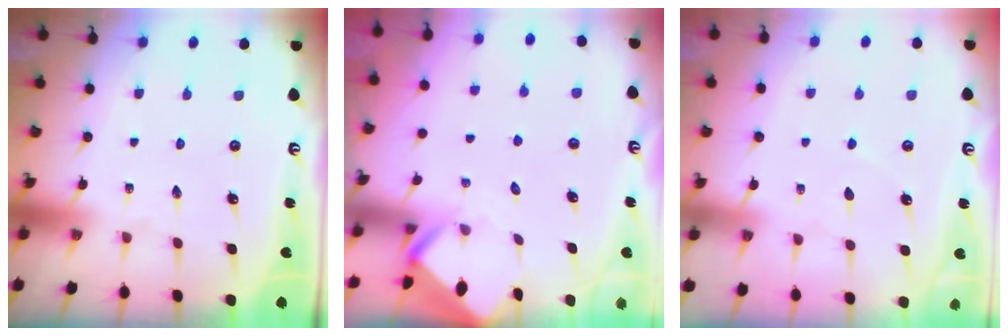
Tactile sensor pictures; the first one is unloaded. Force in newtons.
{"total": 2.8, "press": 2.8, "slide": 0.2}
{"total": 6.7, "press": 6.7, "slide": 0.7}